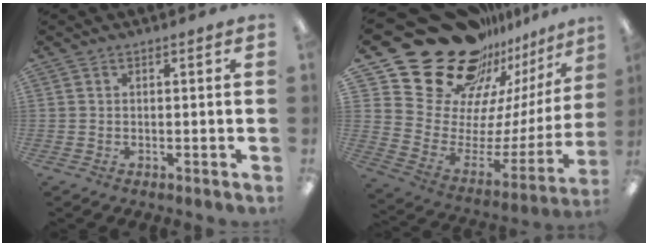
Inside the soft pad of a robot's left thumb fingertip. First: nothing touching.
{"total": 29.2, "force": [21.7, 14.9, 12.5], "torque": [-0.195, -0.175, 0.432]}